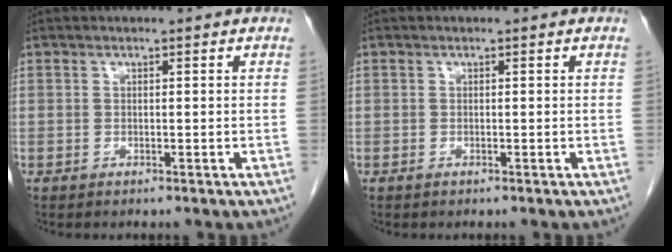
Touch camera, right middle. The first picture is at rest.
{"total": 0.0}